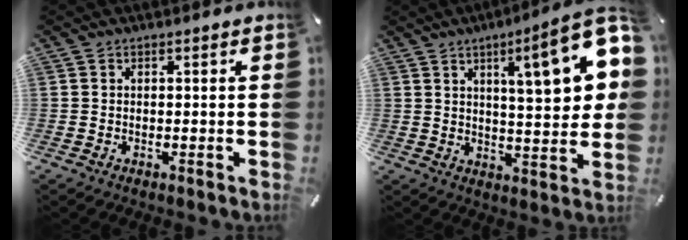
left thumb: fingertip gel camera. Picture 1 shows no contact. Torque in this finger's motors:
{"motor_torque": [2.51, 2.50, 1.72, -1.04, 0.18]}